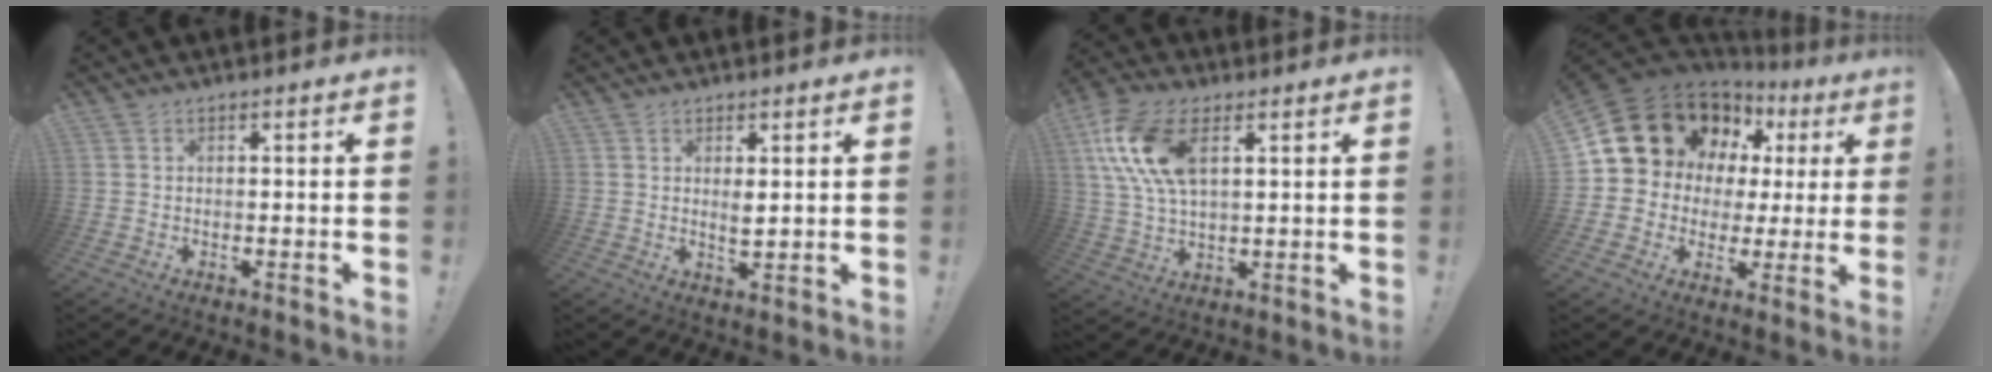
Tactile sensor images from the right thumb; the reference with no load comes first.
{"total": 2.7, "force": [1.4, 0.9, 2.2], "torque": [-0.024, -0.015, 0.020]}
{"total": 15.3, "force": [5.6, 8.3, 11.6], "torque": [-0.244, -0.010, 0.103]}
{"total": 14.6, "force": [7.9, 11.0, 5.5], "torque": [-0.083, -0.056, 0.170]}